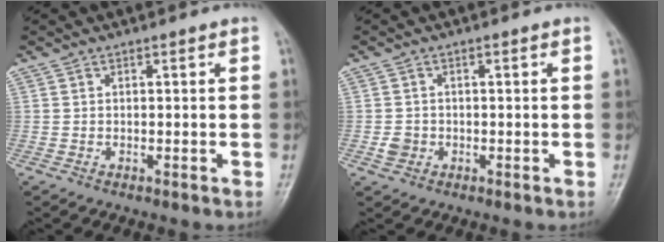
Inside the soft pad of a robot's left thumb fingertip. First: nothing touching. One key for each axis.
{"total": 2.2, "fx": -0.6, "fy": 2.0, "fz": 0.8, "tx": -0.009, "ty": 0.005, "tz": -0.011}